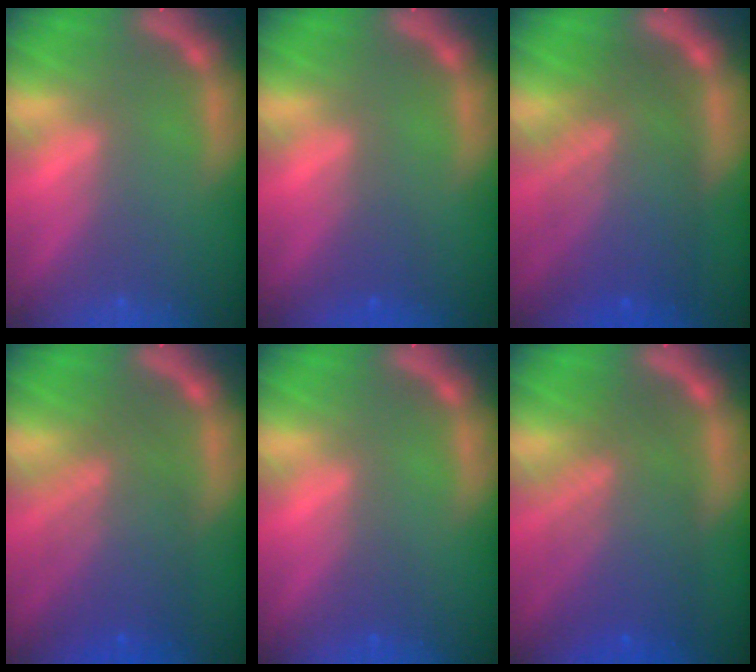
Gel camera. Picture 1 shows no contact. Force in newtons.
{"total": 1.5}
{"total": 9.1}
{"total": 7.1}
{"total": 1.0}
{"total": 8.1}